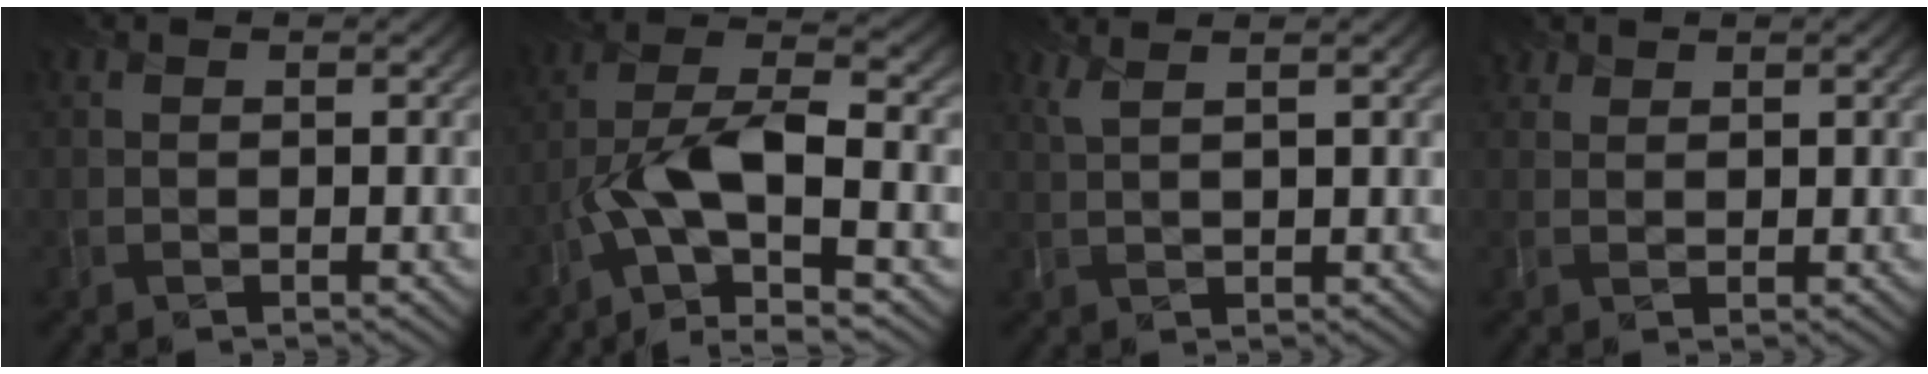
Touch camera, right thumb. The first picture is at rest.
{"total": 10.0, "force": [-3.3, 3.8, 8.7], "torque": [-0.167, 0.006, -0.064]}
{"total": 2.4, "force": [1.5, 0.6, 1.8], "torque": [-0.028, 0.006, 0.028]}
{"total": 1.5, "force": [1.3, 0.7, 0.1], "torque": [0.004, -0.010, 0.027]}